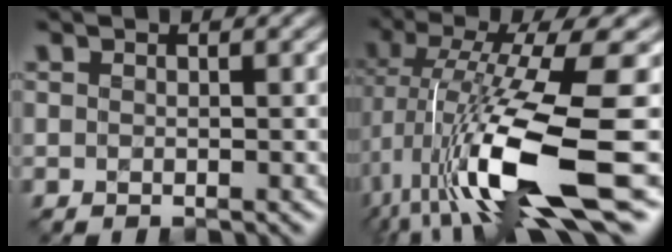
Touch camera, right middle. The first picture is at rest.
{"total": 12.7, "force": [-3.7, 2.9, 11.9], "torque": [-0.217, -0.012, -0.056]}